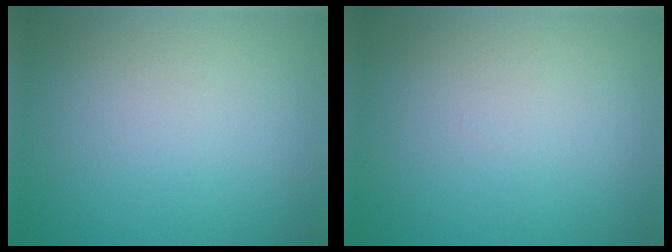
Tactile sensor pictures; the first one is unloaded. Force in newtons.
{"total": 0.0}